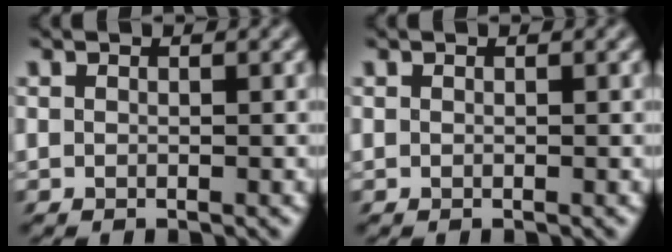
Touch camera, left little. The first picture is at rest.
{"total": 0.0}